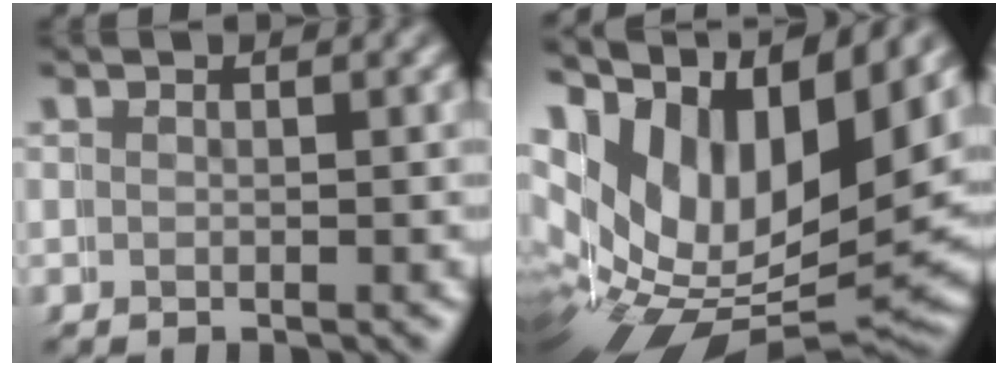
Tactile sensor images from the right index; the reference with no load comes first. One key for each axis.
{"total": 14.8, "fx": 2.1, "fy": 9.9, "fz": 10.9, "tx": -0.216, "ty": -0.037, "tz": 0.051}